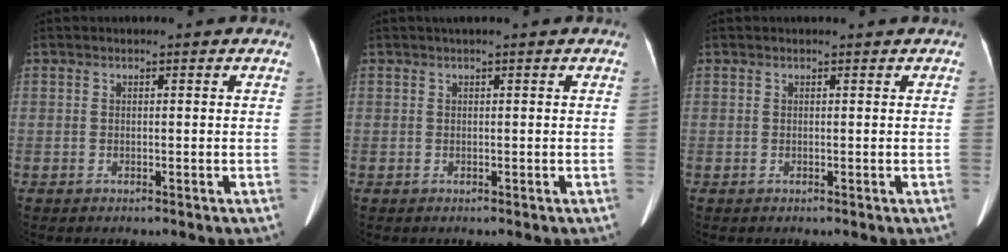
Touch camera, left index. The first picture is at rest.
{"total": 1.5, "force": [1.1, -0.2, 1.0], "torque": [-0.015, 0.019, 0.021]}
{"total": 1.2, "force": [1.1, 0.2, 0.6], "torque": [-0.008, 0.019, 0.012]}